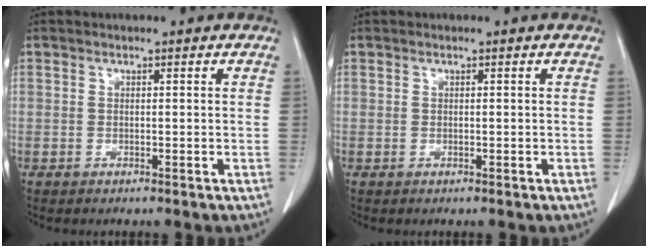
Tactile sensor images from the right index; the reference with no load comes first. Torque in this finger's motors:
{"motor_torque": [0.00, 0.00, 0.00, 0.00]}